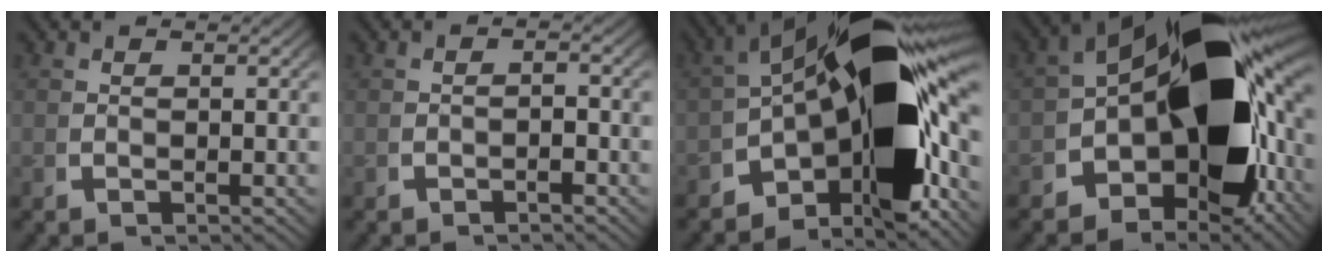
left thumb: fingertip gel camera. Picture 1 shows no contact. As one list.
[{"total": 1.0, "force": [-1.0, 0.2, 0.2], "torque": [0.004, 0.000, -0.019]}, {"total": 22.9, "force": [-2.1, 11.8, 19.5], "torque": [-0.279, -0.034, -0.024]}, {"total": 23.5, "force": [-0.8, 13.7, 19.1], "torque": [-0.273, -0.031, -0.010]}]